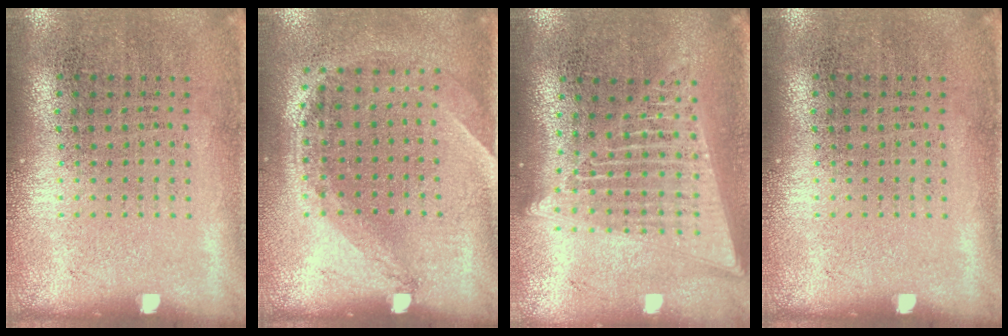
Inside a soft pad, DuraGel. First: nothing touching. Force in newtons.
{"total": 1.4, "press": 1.0, "slide": 1.0}
{"total": 2.0, "press": 1.8, "slide": 1.0}
{"total": 0.0}